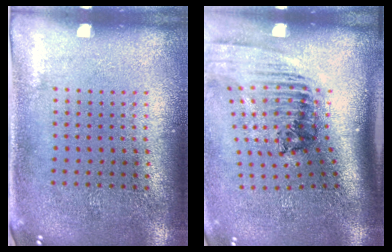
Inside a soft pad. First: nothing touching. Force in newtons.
{"total": 2.4, "press": 1.6, "slide": 1.8}